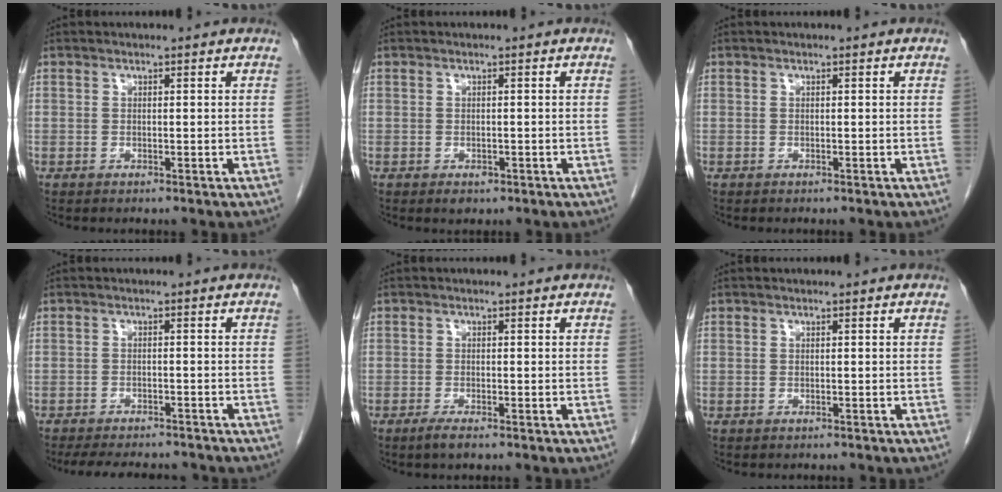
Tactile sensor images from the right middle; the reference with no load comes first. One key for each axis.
{"total": 1.3, "fx": -0.7, "fy": 0.8, "fz": 0.8, "tx": -0.009, "ty": 0.001, "tz": -0.003}
{"total": 0.0}
{"total": 10.8, "fx": -9.7, "fy": 2.8, "fz": 3.8, "tx": -0.066, "ty": -0.001, "tz": -0.126}
{"total": 1.9, "fx": -1.4, "fy": 0.3, "fz": 1.4, "tx": -0.033, "ty": -0.005, "tz": -0.024}
{"total": 0.6, "fx": -0.5, "fy": 0.3, "fz": 0.0, "tx": -0.008, "ty": 0.002, "tz": -0.010}